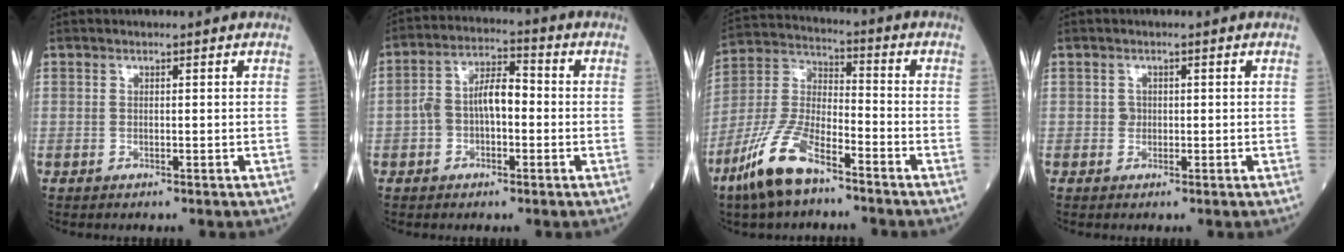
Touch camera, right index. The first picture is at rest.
{"total": 7.2, "force": [-0.8, 3.7, 6.2], "torque": [-0.123, 0.036, -0.017]}
{"total": 12.5, "force": [-8.3, 3.6, 8.6], "torque": [-0.197, -0.013, -0.167]}
{"total": 1.0, "force": [0.0, 1.0, 0.3], "torque": [-0.002, 0.003, 0.000]}